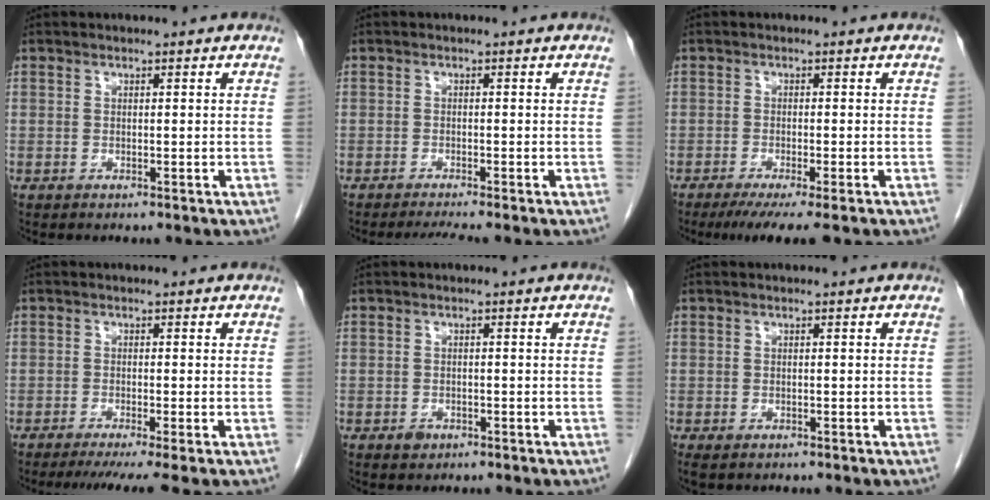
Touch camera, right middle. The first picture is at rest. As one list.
[{"total": 2.7, "force": [-2.3, -0.7, 1.3], "torque": [-0.026, -0.010, -0.041]}, {"total": 5.9, "force": [-4.2, 0.2, 4.2], "torque": [-0.061, -0.016, -0.065]}, {"total": 5.9, "force": [-4.5, -0.7, 3.7], "torque": [-0.048, -0.018, -0.071]}, {"total": 1.3, "force": [-0.8, 0.9, 0.5], "torque": [-0.008, 0.002, -0.010]}, {"total": 1.8, "force": [-1.3, 0.9, 0.9], "torque": [-0.015, -0.004, -0.014]}]